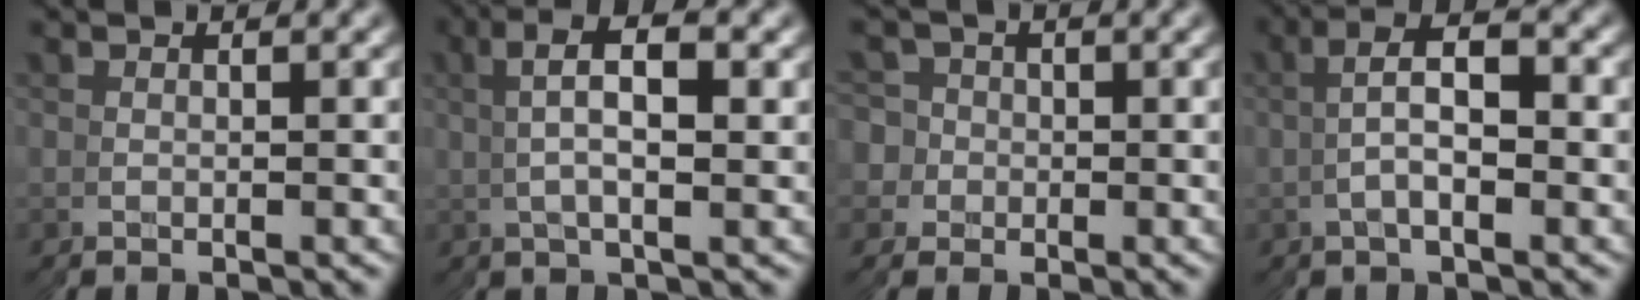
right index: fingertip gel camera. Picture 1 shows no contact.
{"total": 5.0, "force": [2.2, 1.2, 4.3], "torque": [-0.066, 0.026, 0.025]}
{"total": 7.0, "force": [-0.1, 6.8, 1.8], "torque": [-0.014, -0.011, -0.011]}
{"total": 5.9, "force": [1.2, 3.3, 4.7], "torque": [-0.068, 0.011, 0.005]}